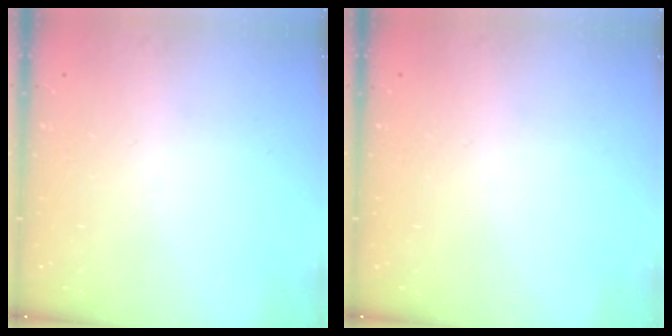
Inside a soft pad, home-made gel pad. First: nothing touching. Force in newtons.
{"total": 0.0}